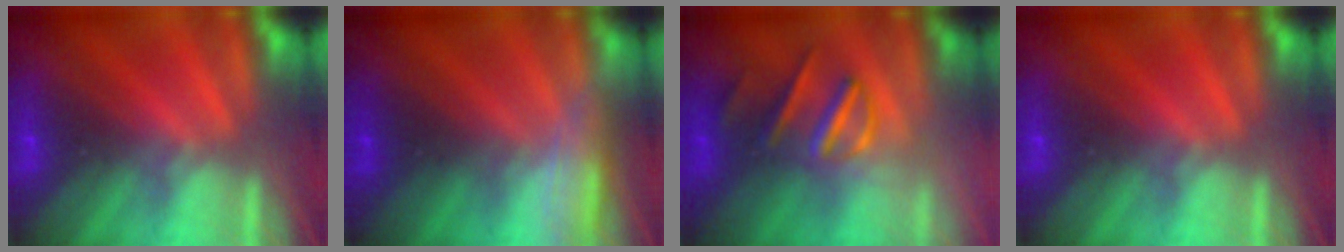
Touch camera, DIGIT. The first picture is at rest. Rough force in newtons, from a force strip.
{"total": 2.9}
{"total": 3.0}
{"total": 0.0}